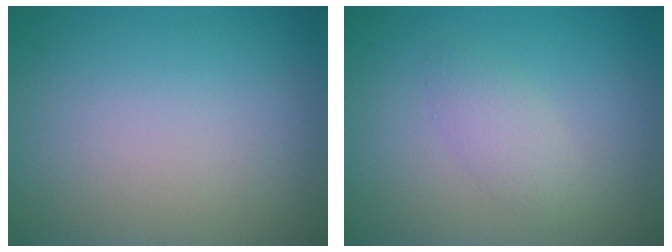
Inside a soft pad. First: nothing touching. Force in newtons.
{"total": 1.8, "press": 1.8, "slide": 0.0}